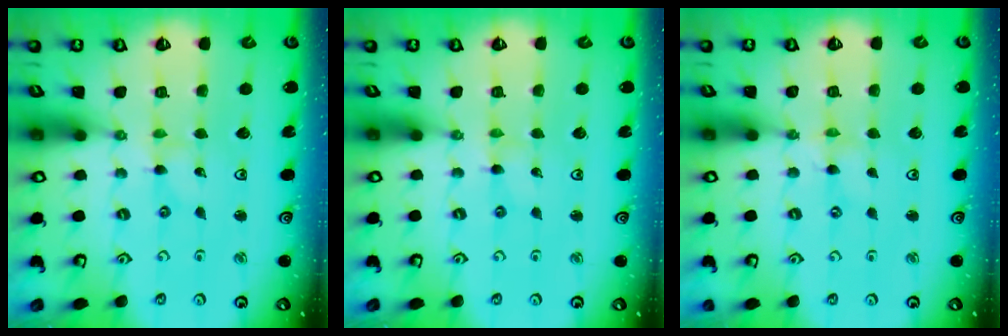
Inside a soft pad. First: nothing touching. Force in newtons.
{"total": 1.1, "press": 1.1, "slide": 0.1}
{"total": 0.0}